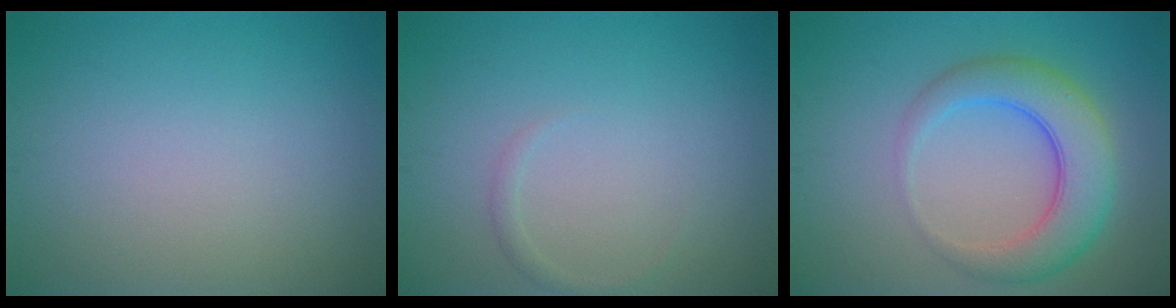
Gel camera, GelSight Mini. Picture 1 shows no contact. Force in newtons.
{"total": 0.8, "press": 0.8, "slide": 0.0}
{"total": 5.9, "press": 5.9, "slide": 0.2}